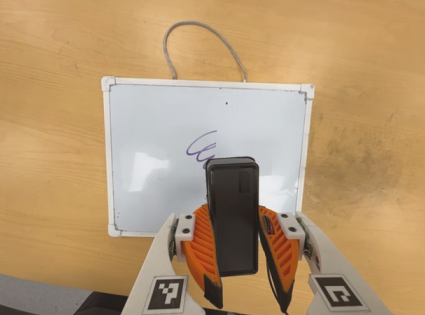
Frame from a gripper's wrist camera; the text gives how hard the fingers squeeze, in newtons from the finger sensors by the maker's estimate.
{"total": 6.9, "left": 6.4, "right": 7.3}